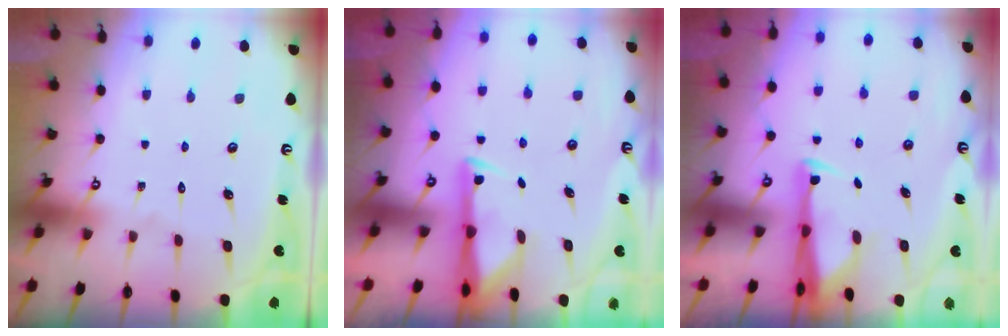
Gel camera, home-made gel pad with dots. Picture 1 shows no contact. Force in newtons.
{"total": 2.8, "press": 2.7, "slide": 0.6}
{"total": 2.9, "press": 2.8, "slide": 0.9}